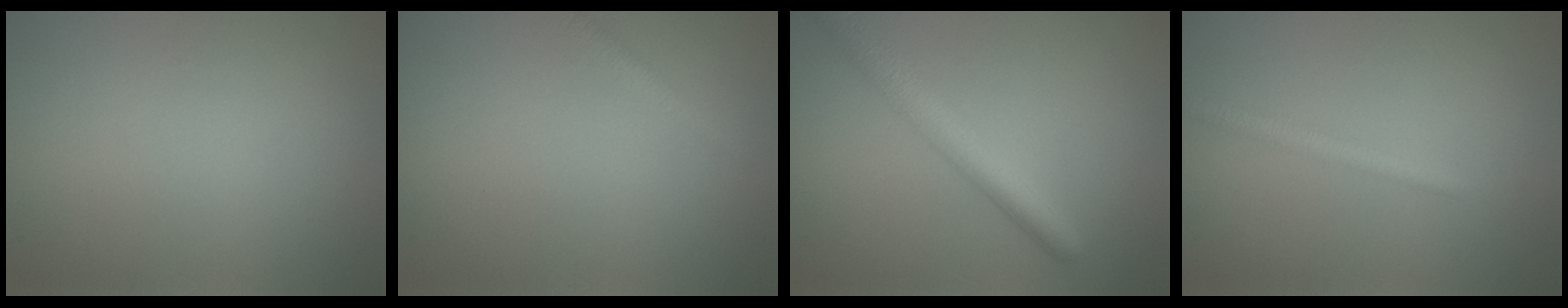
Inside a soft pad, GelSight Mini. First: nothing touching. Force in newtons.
{"total": 1.0, "press": 1.0, "slide": 0.0}
{"total": 4.2, "press": 4.2, "slide": 0.2}
{"total": 1.8, "press": 1.8, "slide": 0.0}